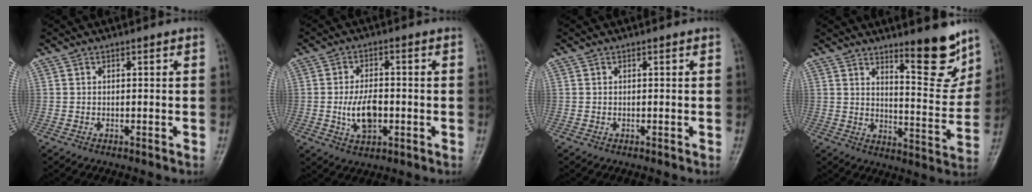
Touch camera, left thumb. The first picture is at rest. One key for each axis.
{"total": 7.5, "fx": -1.3, "fy": 4.3, "fz": 6.0, "tx": -0.101, "ty": 0.005, "tz": -0.022}
{"total": 0.0}
{"total": 11.4, "fx": 8.2, "fy": 2.7, "fz": 7.4, "tx": -0.078, "ty": -0.072, "tz": 0.127}